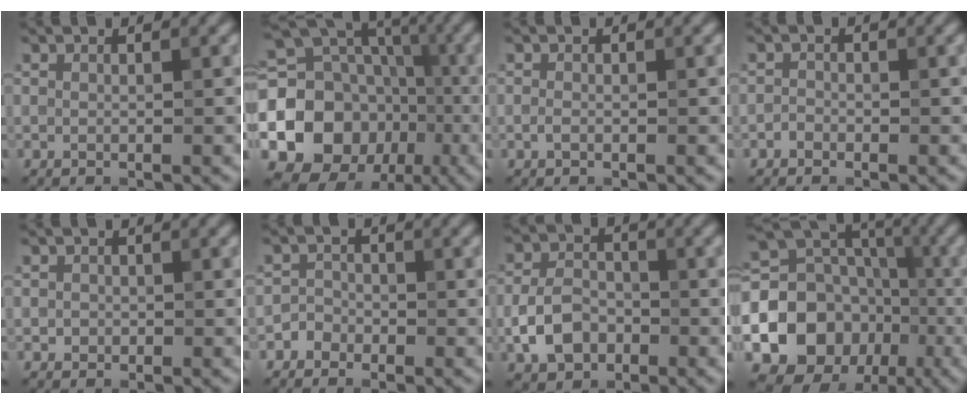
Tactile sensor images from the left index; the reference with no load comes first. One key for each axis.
{"total": 14.7, "fx": -3.0, "fy": 12.6, "fz": 6.9, "tx": -0.142, "ty": -0.011, "tz": -0.076}
{"total": 0.7, "fx": -0.3, "fy": 0.4, "fz": 0.5, "tx": -0.011, "ty": 0.000, "tz": -0.007}
{"total": 0.8, "fx": -0.6, "fy": 0.5, "fz": 0.1, "tx": 0.000, "ty": 0.001, "tz": -0.013}
{"total": 0.8, "fx": -0.1, "fy": 0.7, "fz": 0.1, "tx": 0.003, "ty": -0.003, "tz": -0.005}
{"total": 1.3, "fx": -0.9, "fy": 1.0, "fz": 0.0, "tx": 0.010, "ty": 0.007, "tz": -0.019}
{"total": 4.5, "fx": -1.7, "fy": 3.3, "fz": 2.5, "tx": -0.048, "ty": 0.002, "tz": -0.035}
{"total": 13.2, "fx": -3.3, "fy": 11.3, "fz": 6.1, "tx": -0.130, "ty": -0.007, "tz": -0.074}